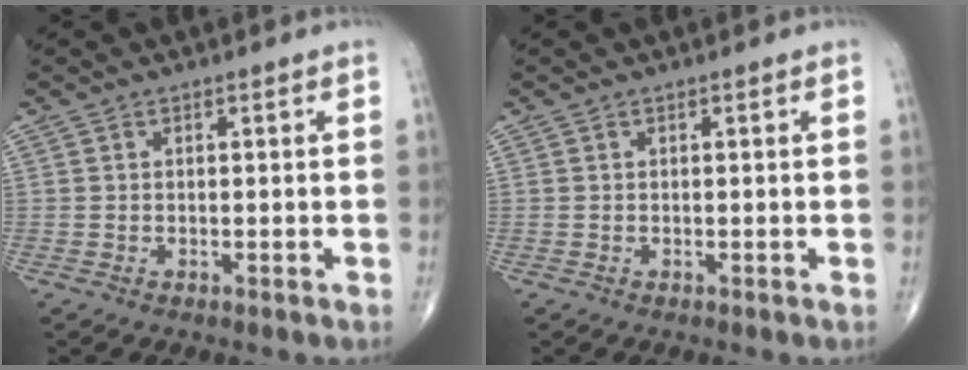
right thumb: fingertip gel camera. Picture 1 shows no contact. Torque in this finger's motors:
{"motor_torque": [0.24, -0.01, 0.32, 0.20, -0.02]}